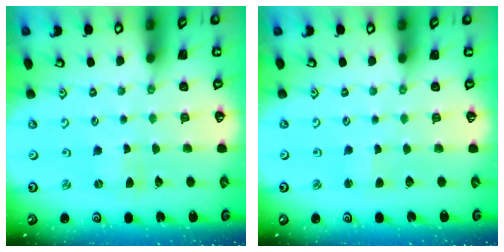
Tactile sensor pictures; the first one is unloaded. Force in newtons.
{"total": 1.6, "press": 1.6, "slide": 0.3}